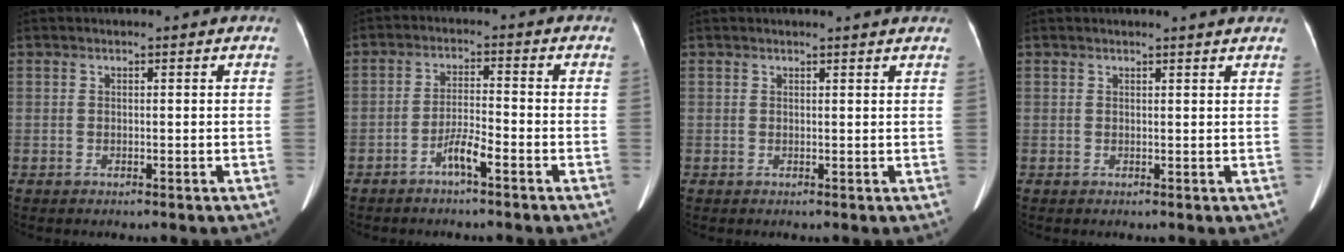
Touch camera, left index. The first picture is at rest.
{"total": 3.9, "force": [-2.6, 0.2, 2.9], "torque": [-0.061, 0.005, -0.049]}
{"total": 2.7, "force": [2.5, -0.3, 1.0], "torque": [-0.016, 0.003, 0.023]}
{"total": 2.9, "force": [2.6, -0.4, 1.1], "torque": [-0.017, 0.003, 0.024]}